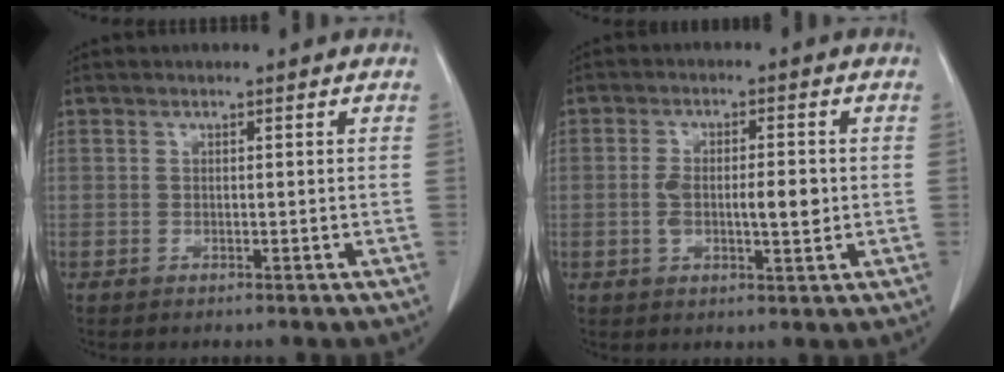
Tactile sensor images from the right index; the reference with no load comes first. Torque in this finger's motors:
{"motor_torque": [0.18, 0.03, 0.18, 0.08]}